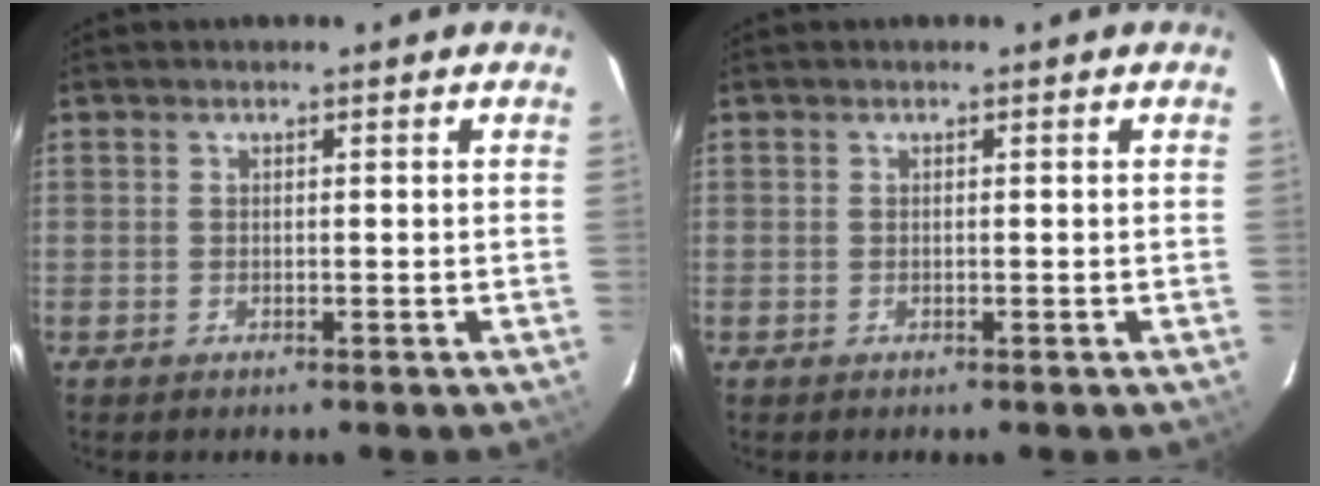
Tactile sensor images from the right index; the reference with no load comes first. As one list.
[{"total": 0.0}]